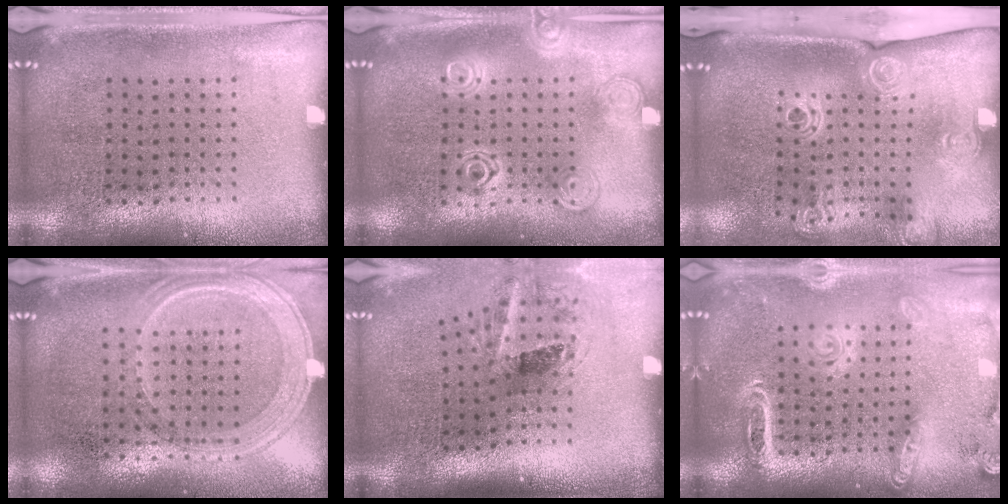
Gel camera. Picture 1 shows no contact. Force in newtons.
{"total": 1.2, "press": 1.2, "slide": 0.0}
{"total": 2.0, "press": 1.5, "slide": 1.4}
{"total": 1.3, "press": 1.2, "slide": 0.5}
{"total": 1.6, "press": 1.2, "slide": 1.1}
{"total": 1.9, "press": 1.8, "slide": 0.7}